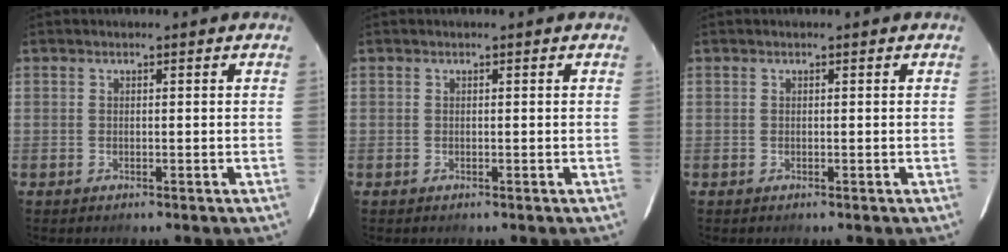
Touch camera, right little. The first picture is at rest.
{"total": 0.0}
{"total": 0.0}